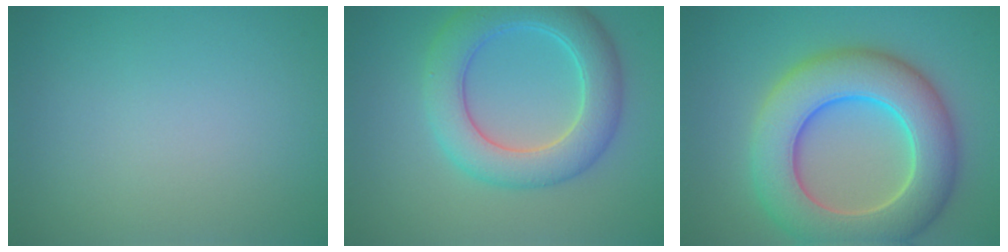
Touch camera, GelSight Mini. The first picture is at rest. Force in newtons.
{"total": 6.6, "press": 6.6, "slide": 0.2}
{"total": 10.3, "press": 10.3, "slide": 0.4}